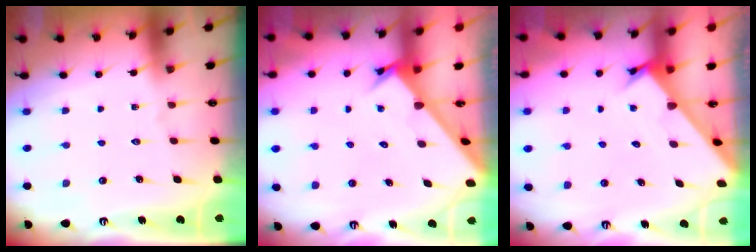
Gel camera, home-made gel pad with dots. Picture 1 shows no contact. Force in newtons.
{"total": 2.7, "press": 2.7, "slide": 0.3}
{"total": 2.3, "press": 2.3, "slide": 0.1}